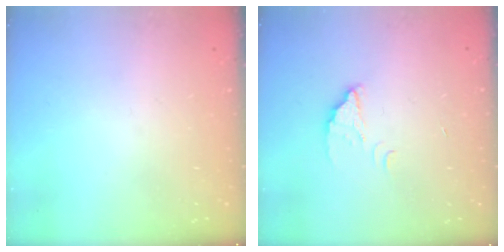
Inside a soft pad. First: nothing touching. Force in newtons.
{"total": 2.7, "press": 2.7, "slide": 0.1}